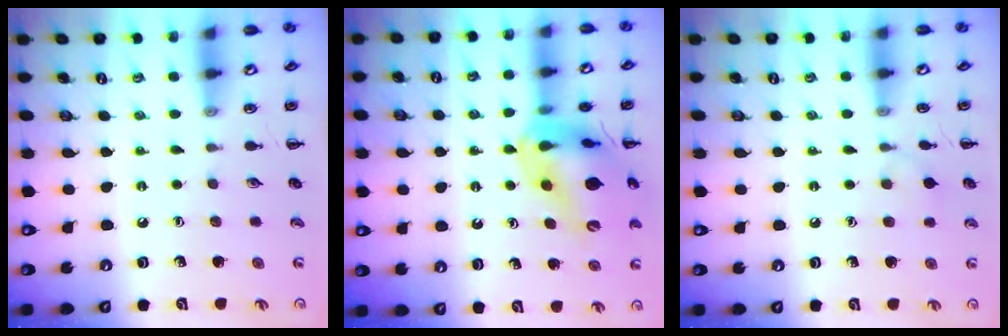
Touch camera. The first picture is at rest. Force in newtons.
{"total": 17.5, "press": 17.3, "slide": 2.6}
{"total": 5.6, "press": 5.3, "slide": 1.6}